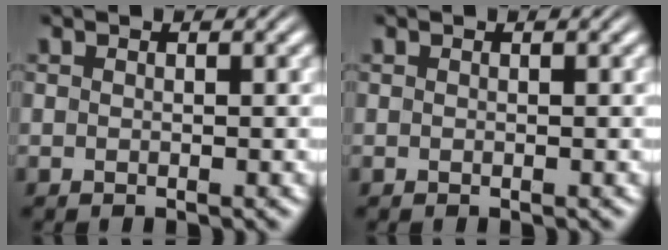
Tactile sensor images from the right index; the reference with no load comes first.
{"total": 0.0}